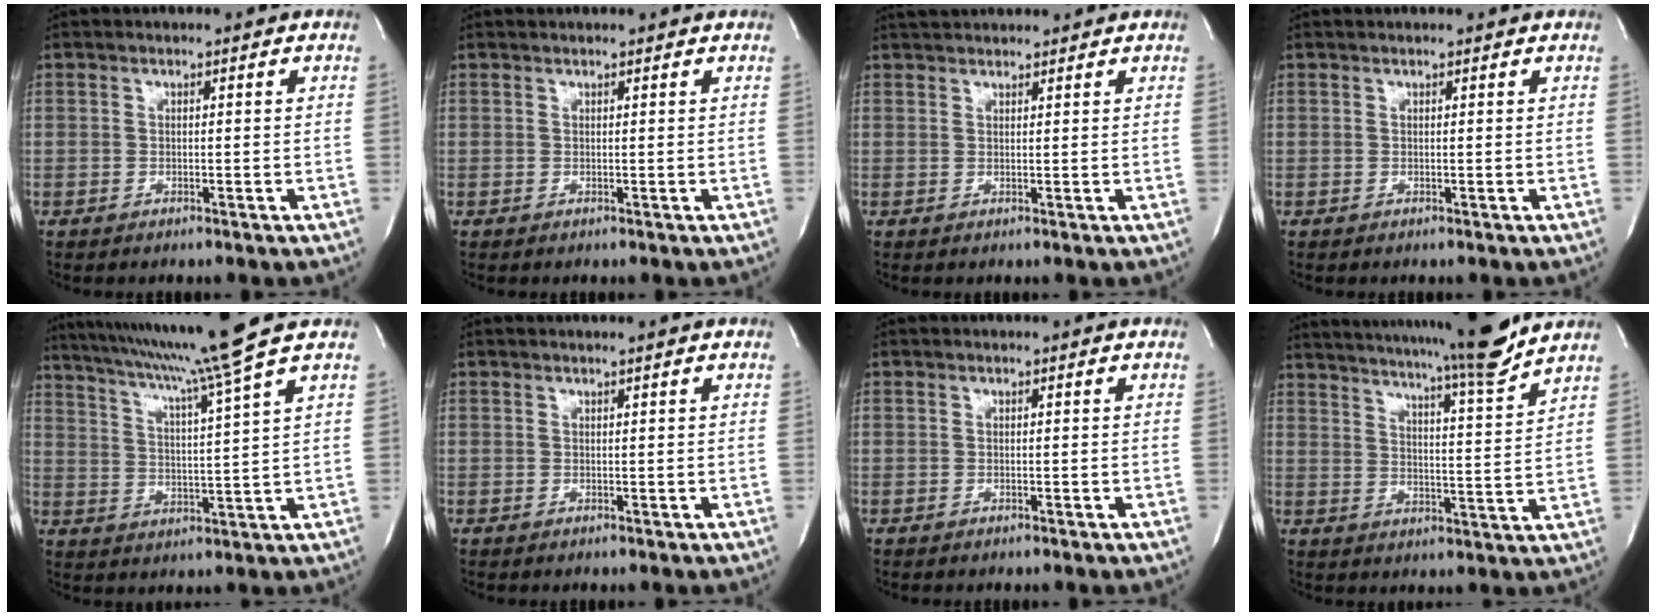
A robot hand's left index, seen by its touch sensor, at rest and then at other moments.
{"total": 2.9, "force": [2.8, 0.0, 0.9], "torque": [-0.013, 0.018, 0.031]}
{"total": 4.2, "force": [4.1, 0.3, 1.0], "torque": [-0.019, 0.031, 0.066]}
{"total": 1.8, "force": [1.7, 0.0, 0.5], "torque": [-0.011, 0.013, 0.020]}
{"total": 13.7, "force": [11.0, -3.6, 7.3], "torque": [-0.128, -0.029, 0.170]}
{"total": 0.6, "force": [0.5, -0.3, 0.4], "torque": [-0.013, -0.006, 0.015]}
{"total": 0.0}
{"total": 18.6, "force": [16.5, -0.9, 8.4], "torque": [-0.143, -0.039, 0.229]}